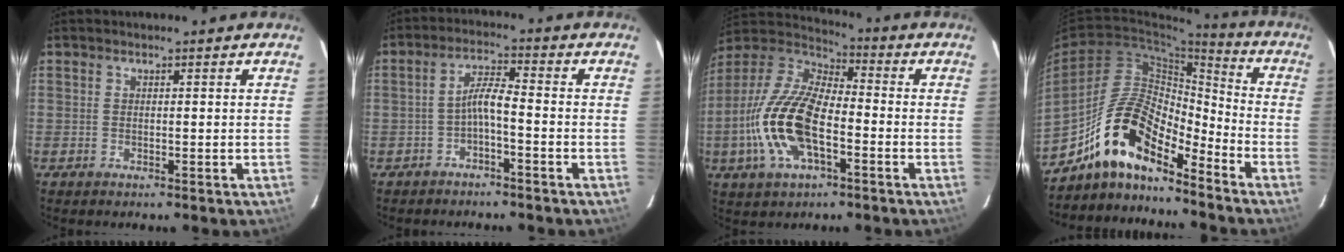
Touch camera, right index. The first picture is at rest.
{"total": 3.8, "force": [-2.0, 0.3, 3.2], "torque": [-0.073, 0.012, -0.036]}
{"total": 18.0, "force": [-5.2, 8.1, 15.2], "torque": [-0.324, -0.005, -0.105]}
{"total": 14.0, "force": [-10.9, 4.4, 7.6], "torque": [-0.139, 0.021, -0.211]}